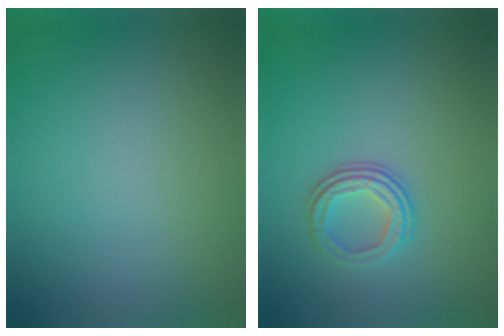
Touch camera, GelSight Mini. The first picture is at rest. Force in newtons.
{"total": 2.9, "press": 2.3, "slide": 1.7}